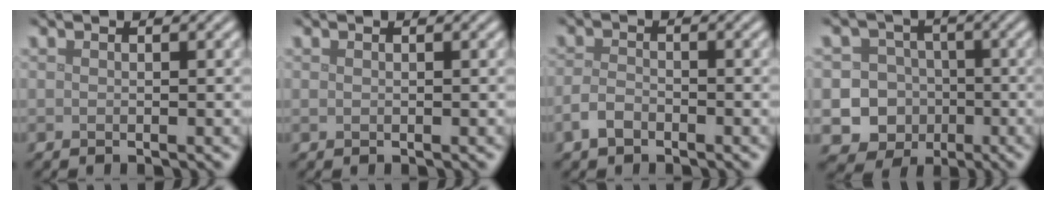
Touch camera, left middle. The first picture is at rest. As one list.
[{"total": 0.0}, {"total": 1.8, "force": [-1.2, 0.9, 1.0], "torque": [-0.020, 0.002, -0.029]}, {"total": 11.2, "force": [-3.7, 10.3, 2.4], "torque": [-0.030, -0.012, -0.083]}]